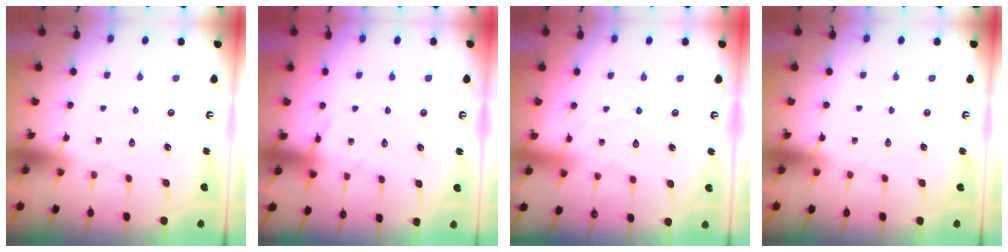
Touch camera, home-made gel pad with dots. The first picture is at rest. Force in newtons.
{"total": 4.4, "press": 4.4, "slide": 0.5}
{"total": 4.5, "press": 4.5, "slide": 0.5}
{"total": 0.0}